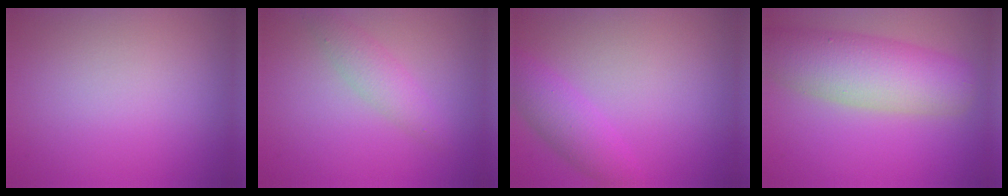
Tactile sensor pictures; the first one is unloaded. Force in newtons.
{"total": 2.3, "press": 2.3, "slide": 0.1}
{"total": 3.1, "press": 3.1, "slide": 0.2}
{"total": 7.8, "press": 7.8, "slide": 0.5}